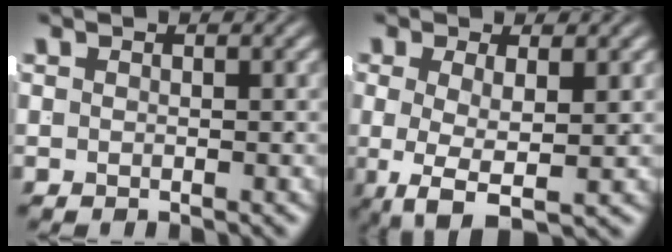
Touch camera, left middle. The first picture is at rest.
{"total": 5.4, "force": [-2.1, 2.2, 4.5], "torque": [-0.090, -0.037, -0.015]}